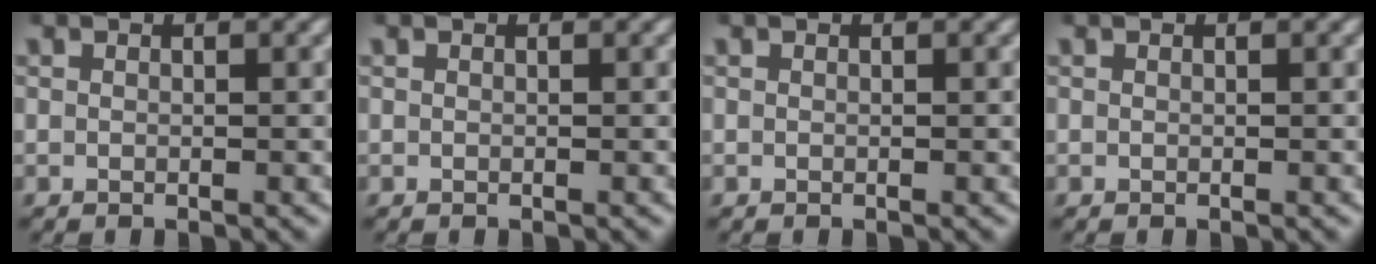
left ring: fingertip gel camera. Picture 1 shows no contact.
{"total": 0.0}
{"total": 0.0}
{"total": 0.0}